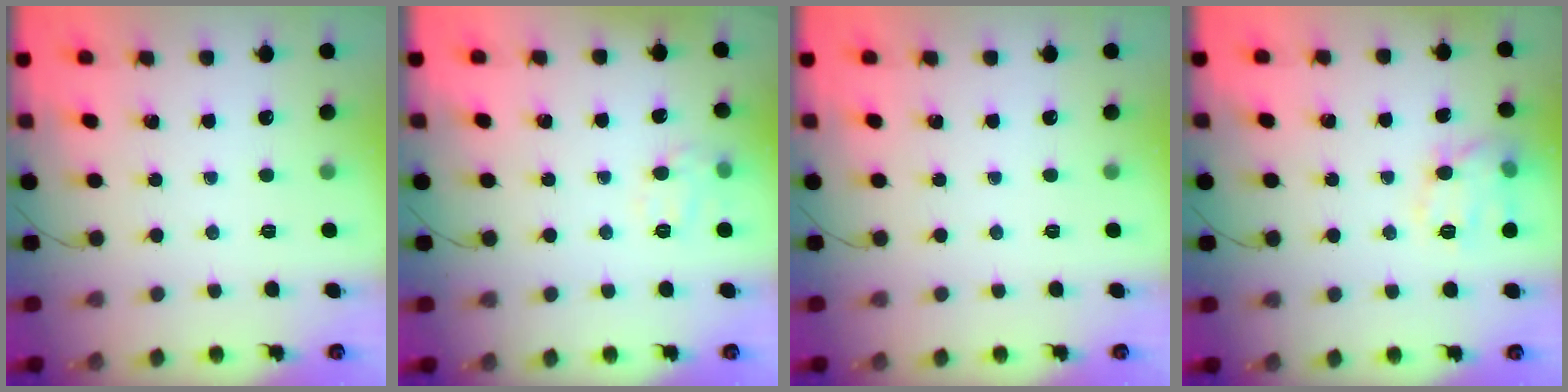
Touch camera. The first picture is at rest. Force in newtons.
{"total": 8.2, "press": 8.2, "slide": 1.0}
{"total": 0.0}
{"total": 9.4, "press": 9.4, "slide": 0.4}